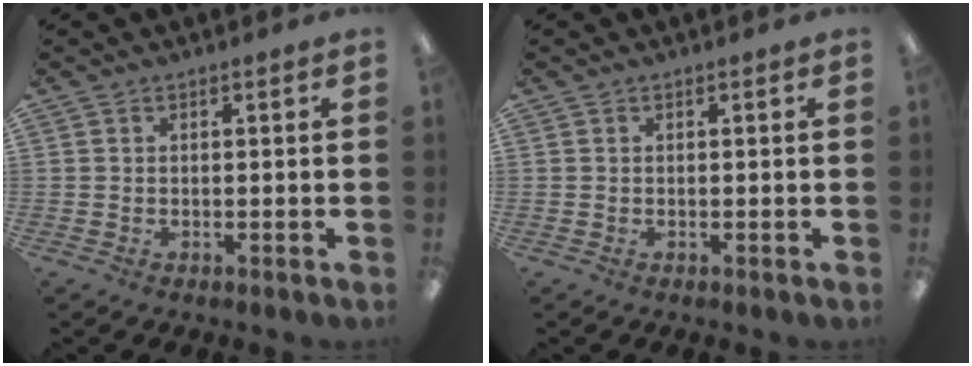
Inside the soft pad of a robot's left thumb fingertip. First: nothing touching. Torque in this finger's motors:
{"motor_torque": [0.00, 0.00, 0.00, 0.00, 0.00]}